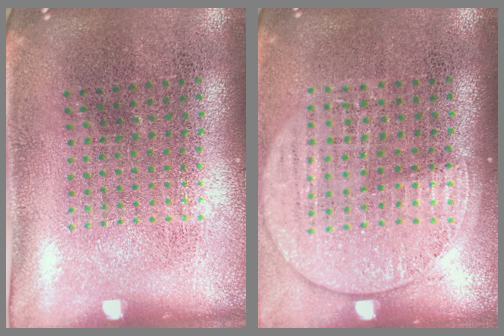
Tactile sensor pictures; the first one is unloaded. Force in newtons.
{"total": 1.4, "press": 1.3, "slide": 0.5}